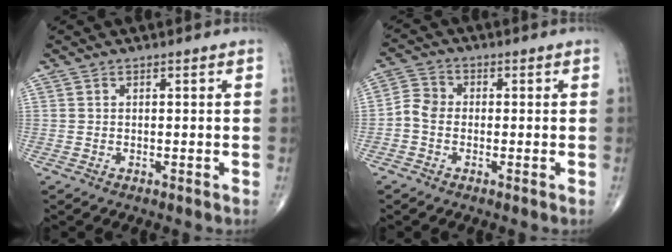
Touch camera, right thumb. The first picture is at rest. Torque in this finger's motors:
{"motor_torque": [-0.02, 0.08, 0.14, -0.04, 0.04]}